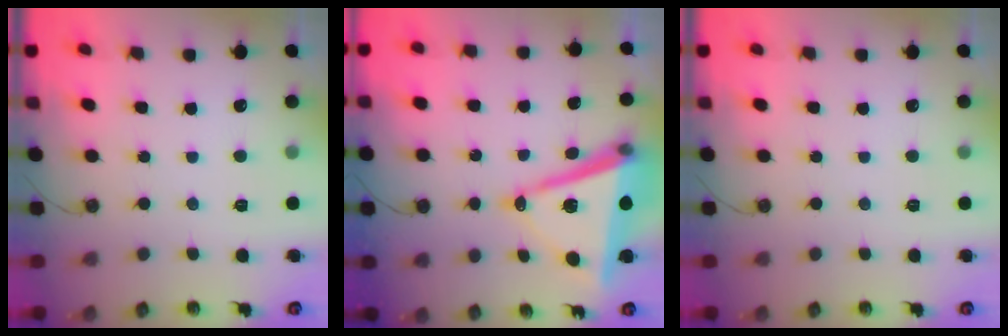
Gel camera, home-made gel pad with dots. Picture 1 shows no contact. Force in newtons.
{"total": 14.4, "press": 13.8, "slide": 3.9}
{"total": 0.0}